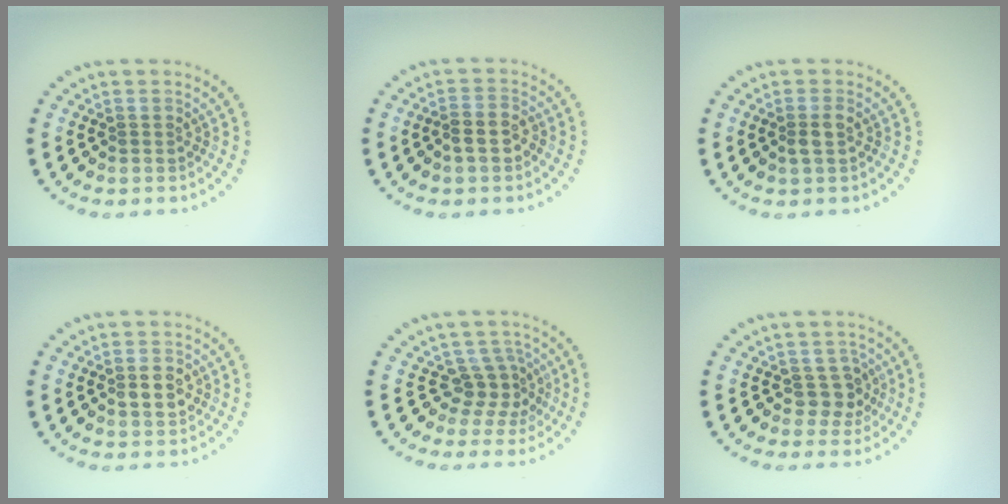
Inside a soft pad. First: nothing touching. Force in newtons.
{"total": 2.1, "press": 2.0, "slide": 0.8}
{"total": 1.3, "press": 1.2, "slide": 0.5}
{"total": 2.1, "press": 2.1, "slide": 0.3}
{"total": 2.8, "press": 1.9, "slide": 2.0}
{"total": 2.4, "press": 2.2, "slide": 1.1}